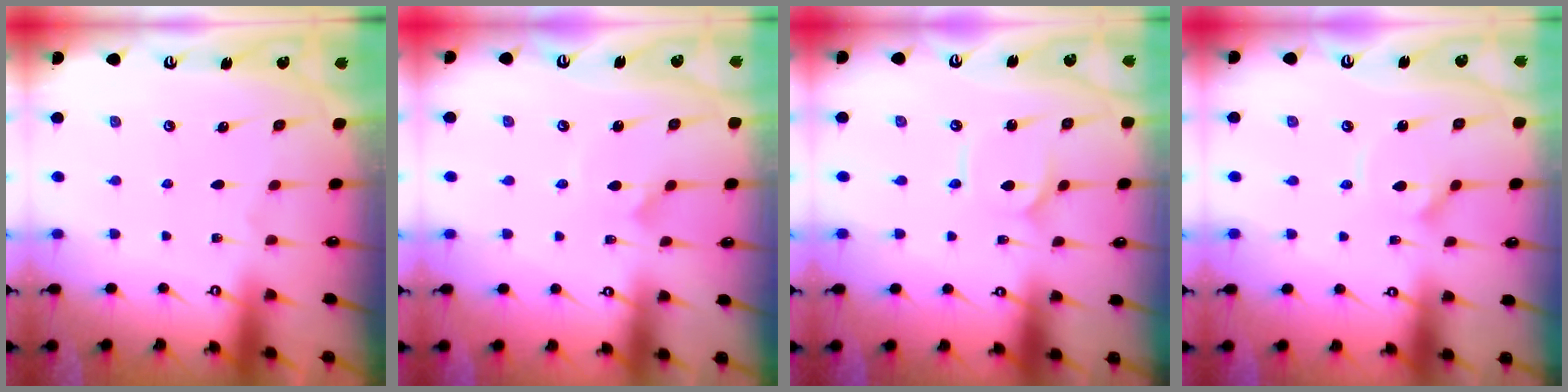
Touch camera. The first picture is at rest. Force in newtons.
{"total": 2.8, "press": 2.7, "slide": 0.3}
{"total": 2.1, "press": 2.1, "slide": 0.3}
{"total": 4.0, "press": 4.0, "slide": 0.4}